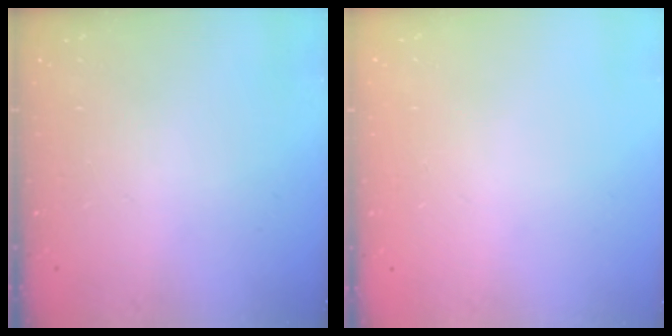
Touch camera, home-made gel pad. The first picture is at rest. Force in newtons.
{"total": 0.0}